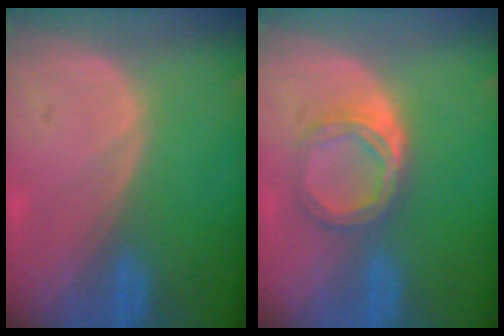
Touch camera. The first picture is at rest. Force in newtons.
{"total": 5.5, "press": 5.0, "slide": 2.4}